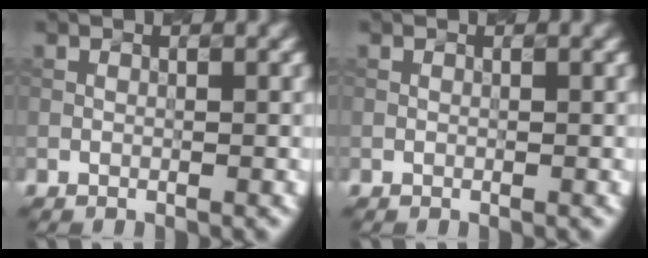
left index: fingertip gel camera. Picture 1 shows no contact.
{"total": 0.0}